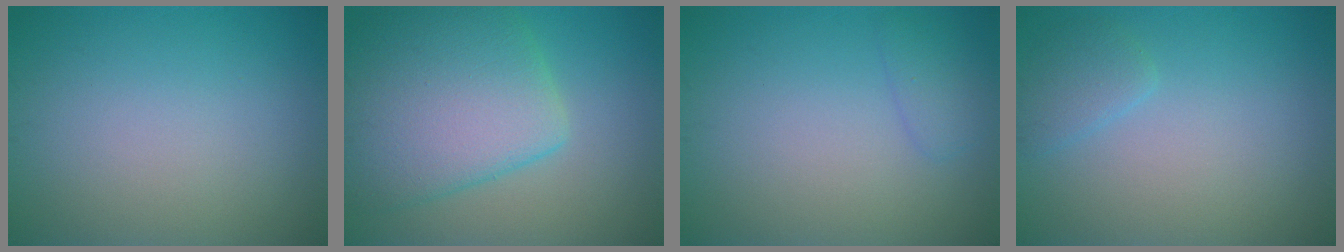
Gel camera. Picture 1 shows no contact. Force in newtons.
{"total": 8.9, "press": 8.9, "slide": 0.4}
{"total": 1.3, "press": 1.3, "slide": 0.2}
{"total": 1.5, "press": 1.5, "slide": 0.2}